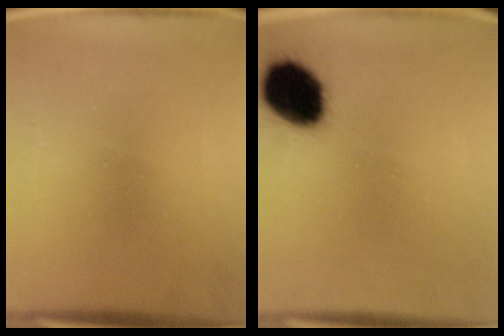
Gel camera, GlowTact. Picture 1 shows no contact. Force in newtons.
{"total": 14.7}